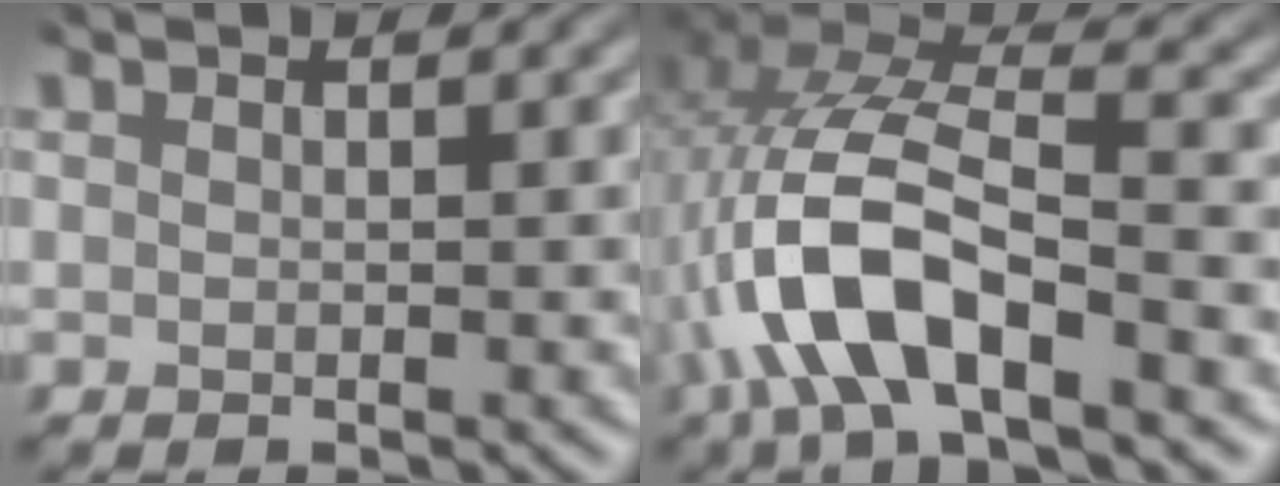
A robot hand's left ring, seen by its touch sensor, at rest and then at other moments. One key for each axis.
{"total": 8.7, "fx": -5.2, "fy": 2.8, "fz": 6.4, "tx": -0.177, "ty": -0.011, "tz": -0.072}